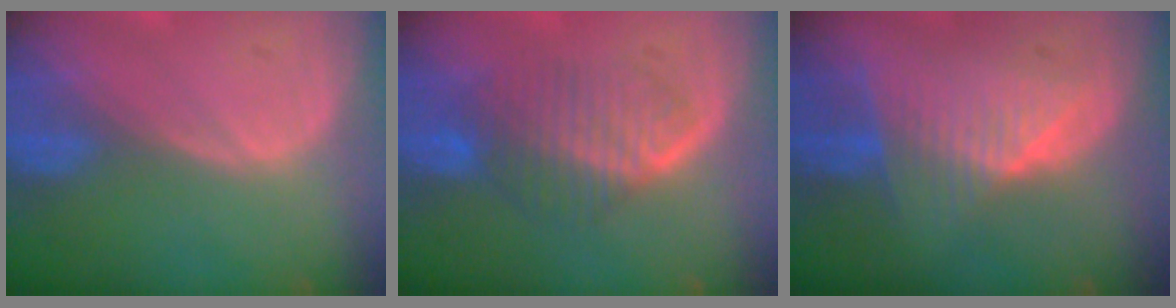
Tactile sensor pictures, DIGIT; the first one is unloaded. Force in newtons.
{"total": 6.9, "press": 6.5, "slide": 2.3}
{"total": 8.1, "press": 7.1, "slide": 3.9}